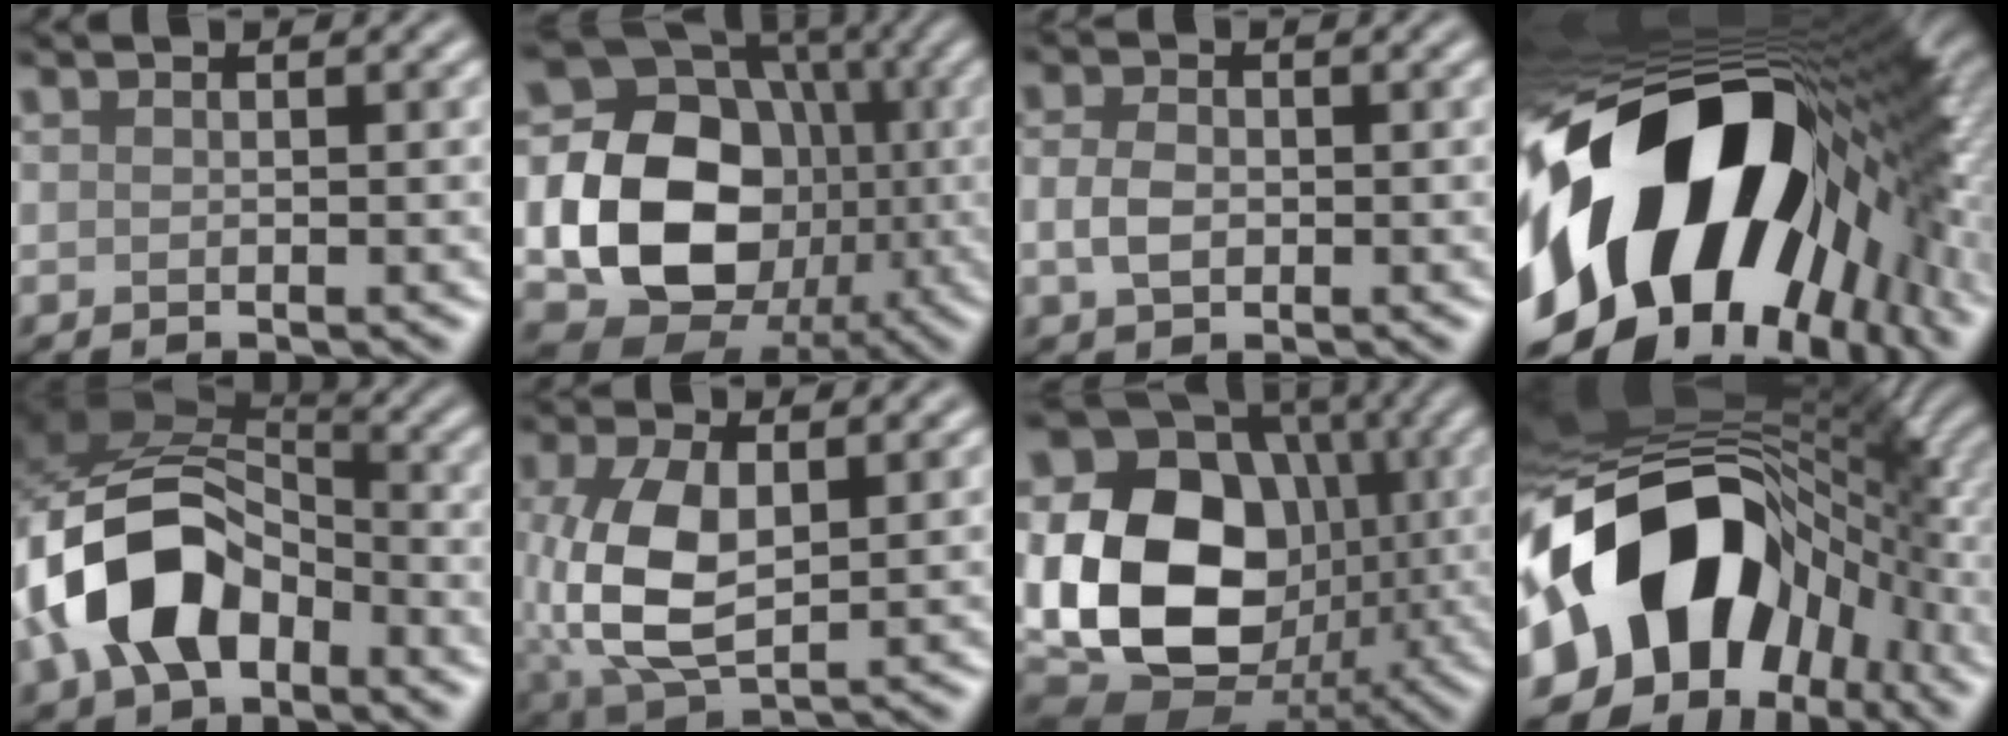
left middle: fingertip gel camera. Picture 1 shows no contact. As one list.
[{"total": 16.6, "force": [-1.8, 13.9, 8.8], "torque": [-0.145, -0.026, -0.040]}, {"total": 2.5, "force": [-0.3, 1.8, 1.8], "torque": [-0.041, 0.000, -0.011]}, {"total": 21.8, "force": [-3.3, 12.7, 17.5], "torque": [-0.330, -0.059, -0.049]}, {"total": 11.2, "force": [-3.7, 7.2, 7.8], "torque": [-0.161, 0.008, -0.077]}, {"total": 7.7, "force": [0.2, 4.2, 6.4], "torque": [-0.154, -0.004, 0.008]}, {"total": 20.0, "force": [-0.4, 16.4, 11.4], "torque": [-0.226, -0.014, -0.025]}, {"total": 17.8, "force": [-3.4, 12.0, 12.7], "torque": [-0.223, -0.018, -0.057]}]